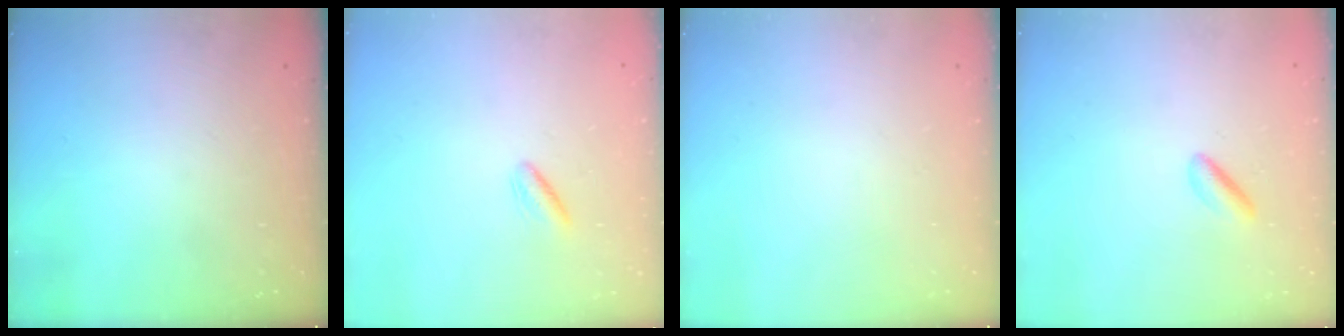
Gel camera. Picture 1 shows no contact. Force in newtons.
{"total": 2.5, "press": 2.3, "slide": 1.1}
{"total": 0.0}
{"total": 2.6, "press": 2.4, "slide": 0.9}